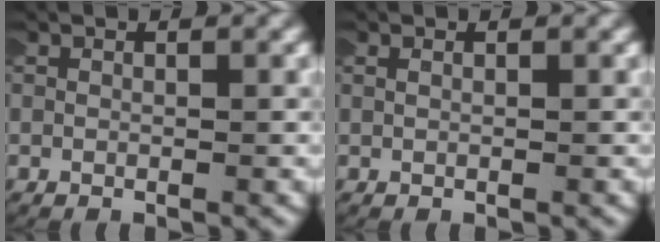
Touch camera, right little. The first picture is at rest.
{"total": 0.5, "force": [0.4, 0.0, 0.4], "torque": [-0.003, 0.000, 0.009]}